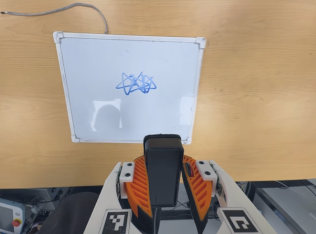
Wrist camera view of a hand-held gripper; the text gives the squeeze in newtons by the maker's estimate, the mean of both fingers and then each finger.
{"total": 9.1, "left": 7.9, "right": 10.2}